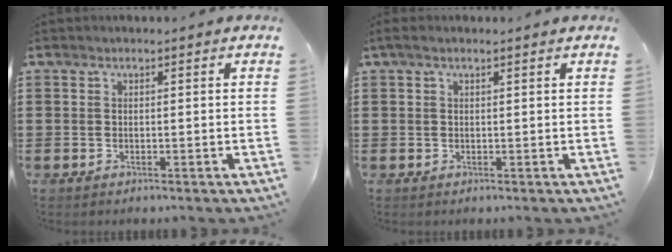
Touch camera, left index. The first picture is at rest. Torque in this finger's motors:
{"motor_torque": [1.76, -0.39, -0.22, -0.02]}